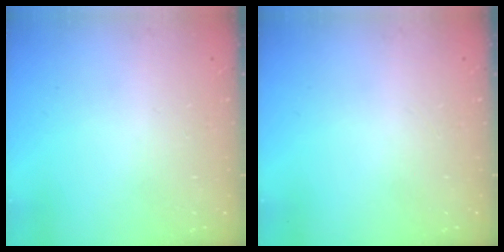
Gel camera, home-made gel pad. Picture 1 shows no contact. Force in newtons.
{"total": 0.0}